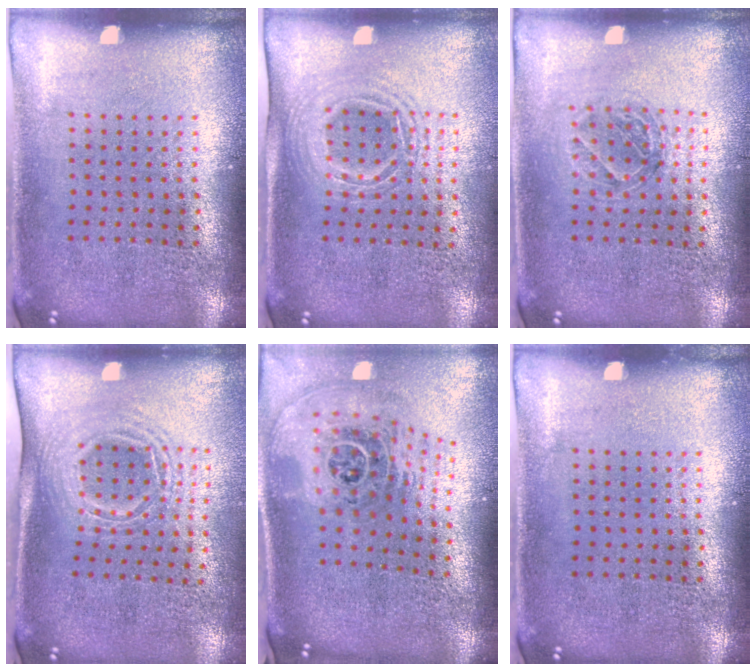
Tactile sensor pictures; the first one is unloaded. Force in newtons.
{"total": 1.5, "press": 1.3, "slide": 0.8}
{"total": 1.2, "press": 1.1, "slide": 0.5}
{"total": 1.6, "press": 1.2, "slide": 1.1}
{"total": 2.5, "press": 1.7, "slide": 1.8}
{"total": 0.0}